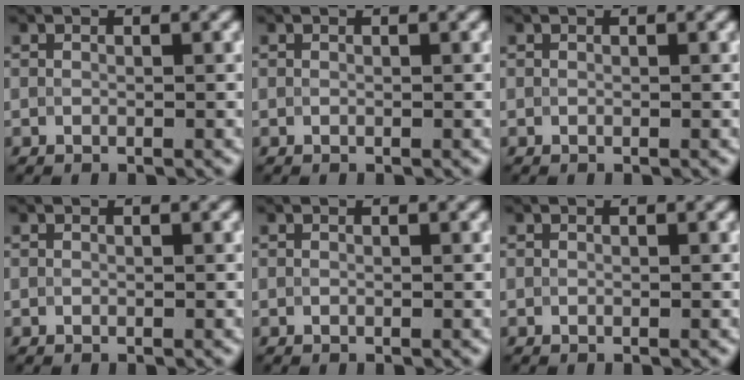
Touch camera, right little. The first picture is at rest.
{"total": 0.0}
{"total": 0.0}
{"total": 0.0}
{"total": 0.0}
{"total": 0.0}